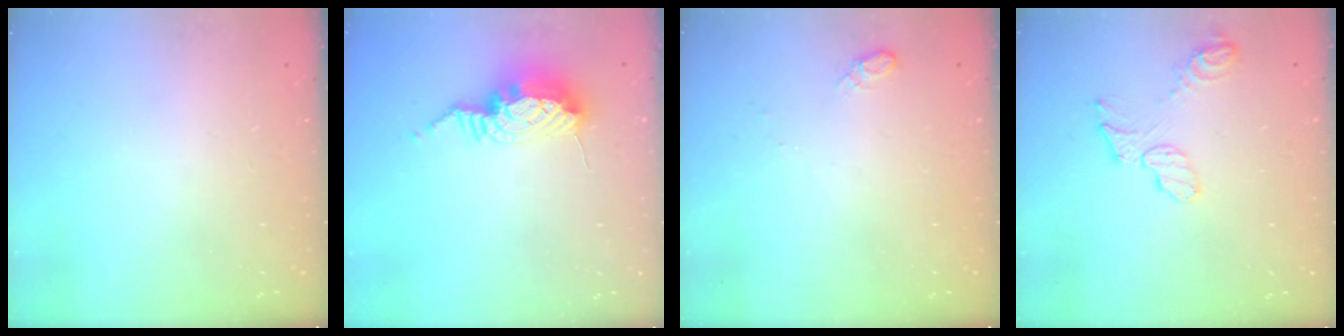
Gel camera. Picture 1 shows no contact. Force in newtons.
{"total": 10.6, "press": 10.5, "slide": 0.9}
{"total": 4.8, "press": 4.7, "slide": 0.7}
{"total": 7.8, "press": 7.7, "slide": 0.3}